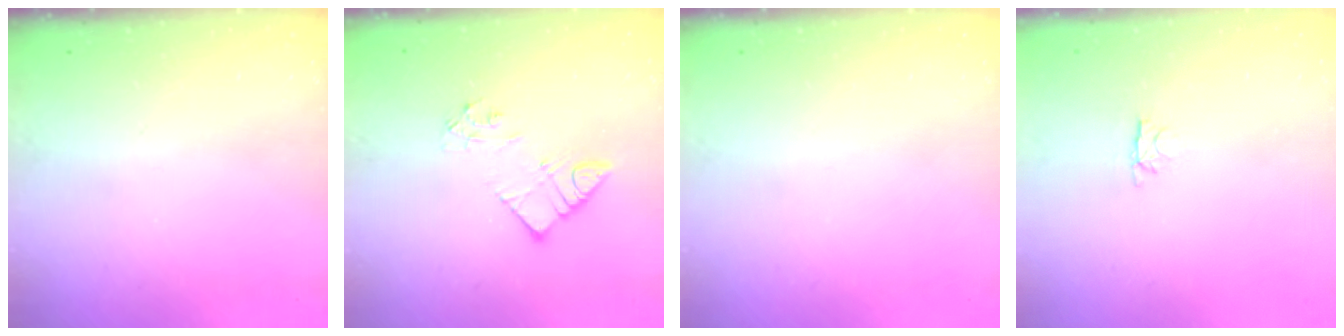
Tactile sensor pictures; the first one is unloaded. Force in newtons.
{"total": 6.3, "press": 6.3, "slide": 0.4}
{"total": 0.0}
{"total": 2.8, "press": 2.7, "slide": 0.4}